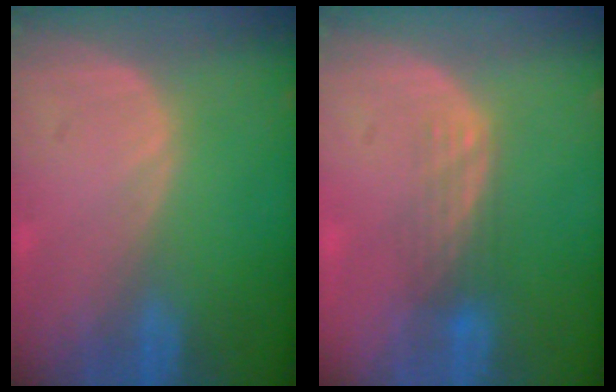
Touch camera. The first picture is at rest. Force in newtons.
{"total": 3.6, "press": 3.0, "slide": 2.0}